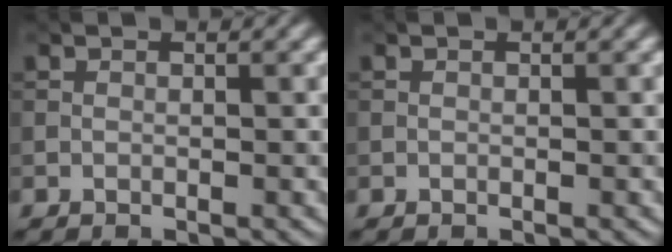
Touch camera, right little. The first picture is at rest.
{"total": 0.0}